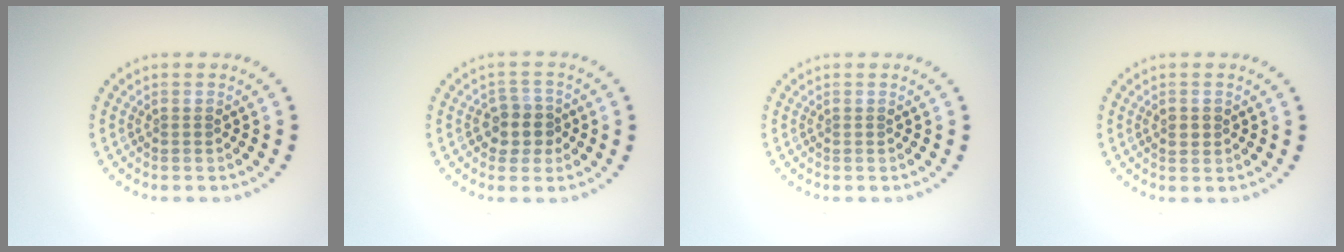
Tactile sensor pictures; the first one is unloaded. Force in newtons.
{"total": 2.7, "press": 2.5, "slide": 1.0}
{"total": 0.0}
{"total": 1.2, "press": 1.2, "slide": 0.3}